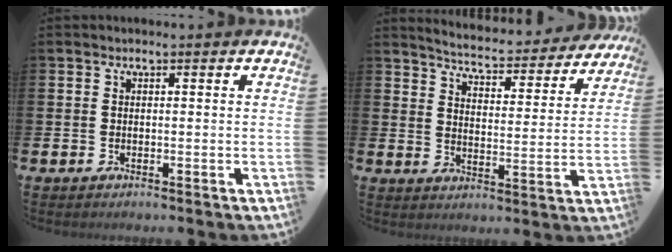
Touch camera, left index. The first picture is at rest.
{"total": 5.0, "force": [5.0, 0.3, 0.7], "torque": [-0.030, -0.046, 0.079]}